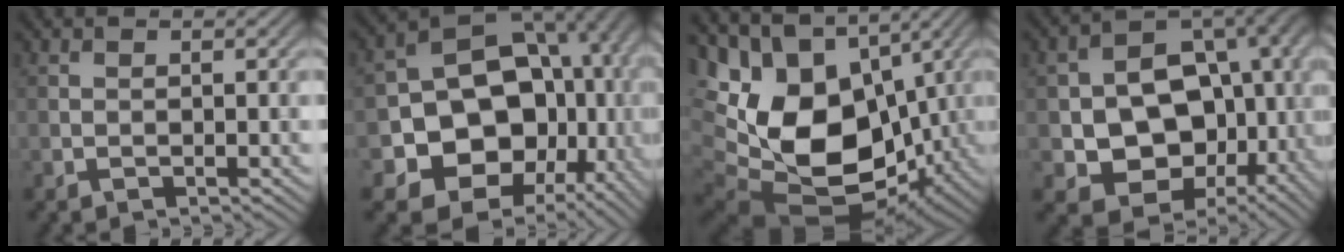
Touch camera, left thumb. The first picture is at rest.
{"total": 19.5, "force": [-1.8, 15.7, 11.5], "torque": [-0.212, -0.051, -0.003]}
{"total": 21.2, "force": [0.6, 14.1, 15.8], "torque": [-0.312, -0.005, 0.027]}
{"total": 18.4, "force": [0.3, 13.8, 12.2], "torque": [-0.210, -0.046, 0.050]}